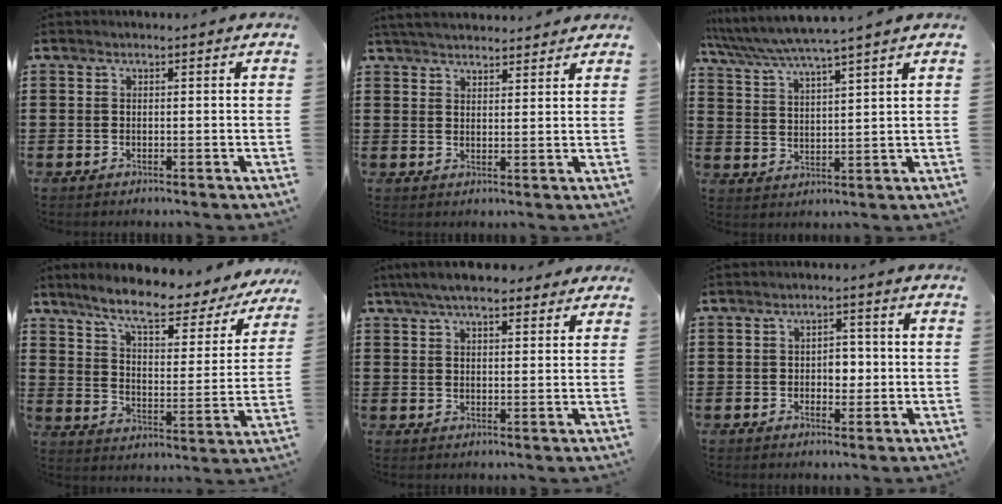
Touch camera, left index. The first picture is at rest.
{"total": 3.8, "force": [3.7, 0.4, 0.7], "torque": [-0.024, -0.004, 0.070]}
{"total": 4.9, "force": [4.4, -0.7, 2.0], "torque": [-0.056, -0.026, 0.073]}
{"total": 9.0, "force": [7.2, 1.3, 5.4], "torque": [-0.122, -0.038, 0.115]}
{"total": 6.4, "force": [5.2, 1.7, 3.4], "torque": [-0.078, 0.002, 0.095]}
{"total": 3.3, "force": [-0.2, 2.2, 2.5], "torque": [-0.035, 0.002, -0.011]}